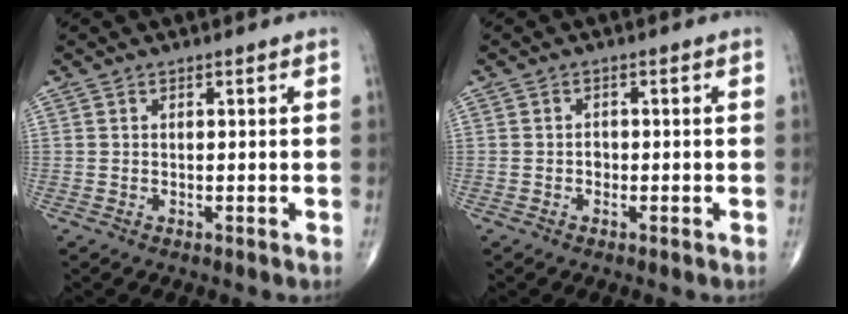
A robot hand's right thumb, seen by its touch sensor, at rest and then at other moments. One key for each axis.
{"total": 1.2, "fx": -0.3, "fy": 1.0, "fz": 0.6, "tx": -0.004, "ty": 0.004, "tz": -0.007}